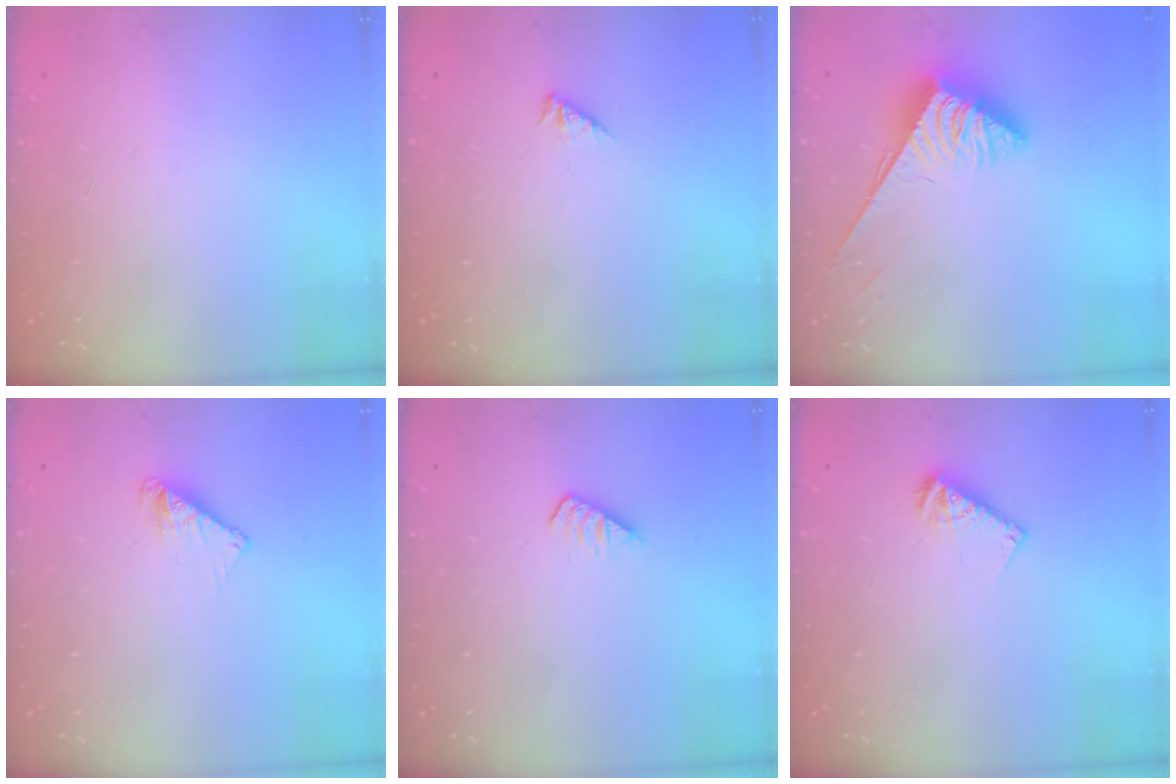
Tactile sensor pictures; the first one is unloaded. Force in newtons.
{"total": 1.7, "press": 1.6, "slide": 0.4}
{"total": 3.7, "press": 3.6, "slide": 0.6}
{"total": 4.8, "press": 4.8, "slide": 0.4}
{"total": 1.6, "press": 1.5, "slide": 0.3}
{"total": 6.9, "press": 6.8, "slide": 0.6}